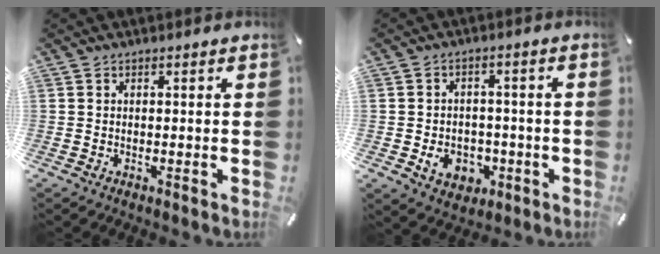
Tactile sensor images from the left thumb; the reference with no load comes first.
{"total": 7.4, "force": [-1.8, 6.2, 3.6], "torque": [-0.058, 0.012, -0.028]}